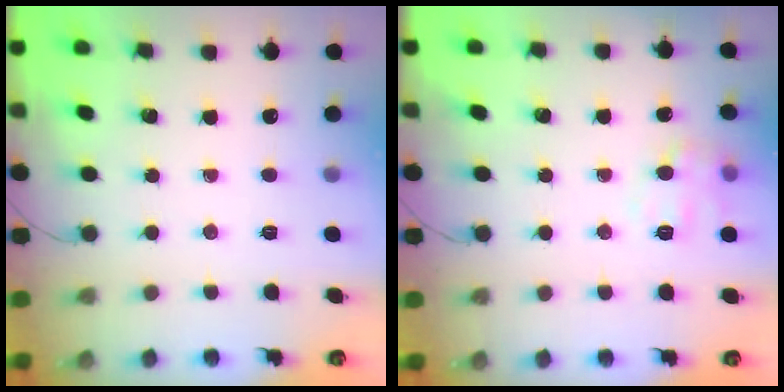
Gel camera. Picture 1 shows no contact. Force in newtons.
{"total": 8.2, "press": 8.2, "slide": 0.5}